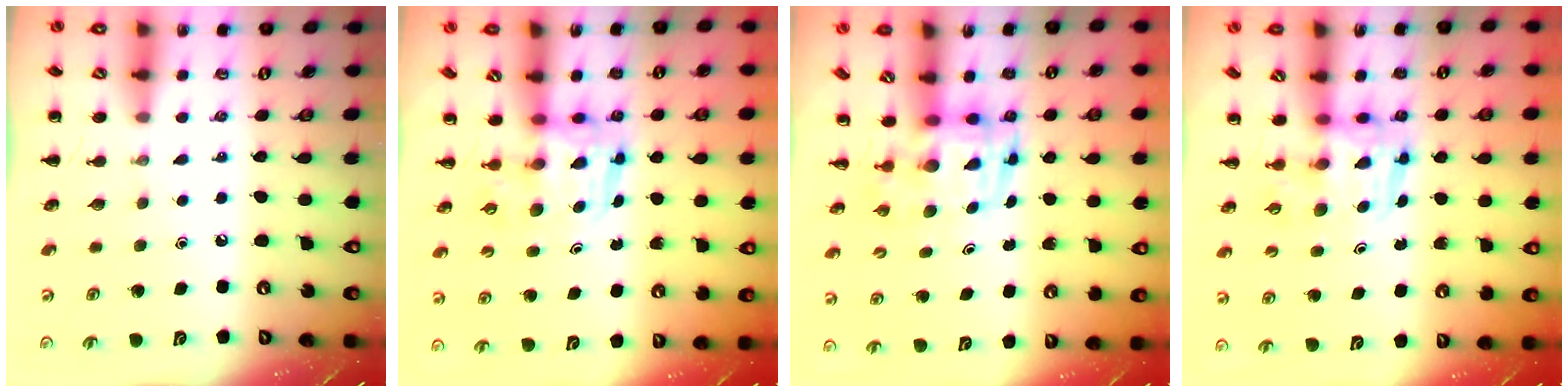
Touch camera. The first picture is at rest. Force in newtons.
{"total": 3.5, "press": 3.5, "slide": 0.6}
{"total": 3.7, "press": 3.6, "slide": 0.8}
{"total": 3.5, "press": 3.5, "slide": 0.6}